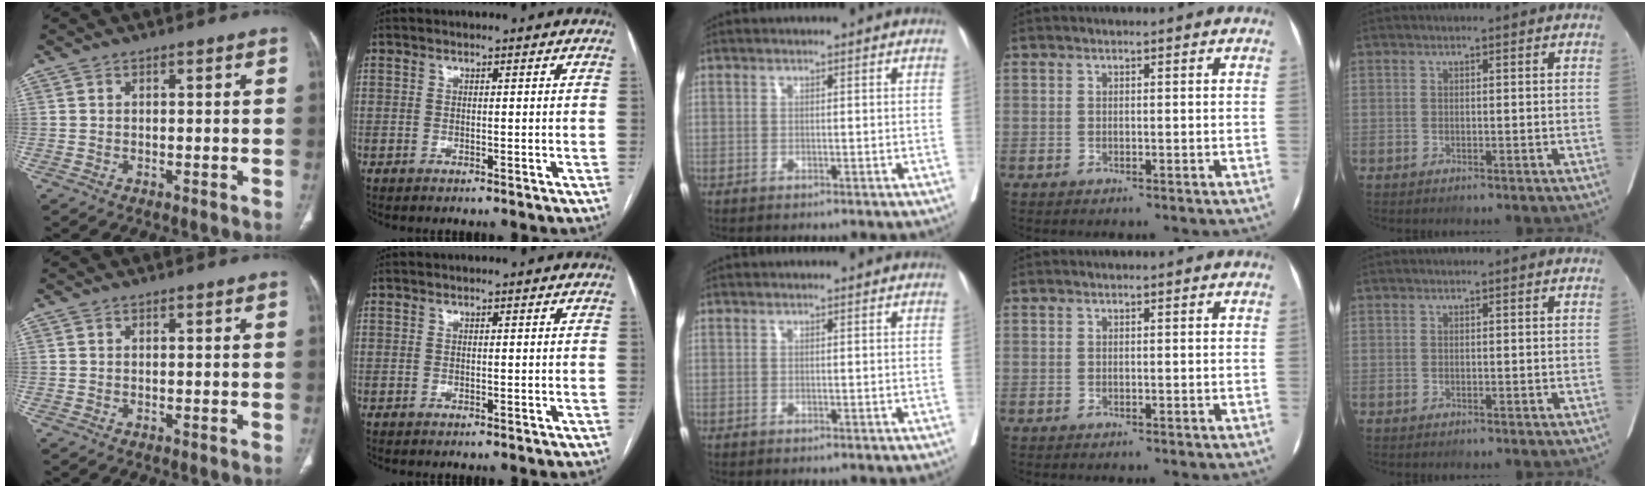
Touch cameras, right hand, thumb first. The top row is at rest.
{}